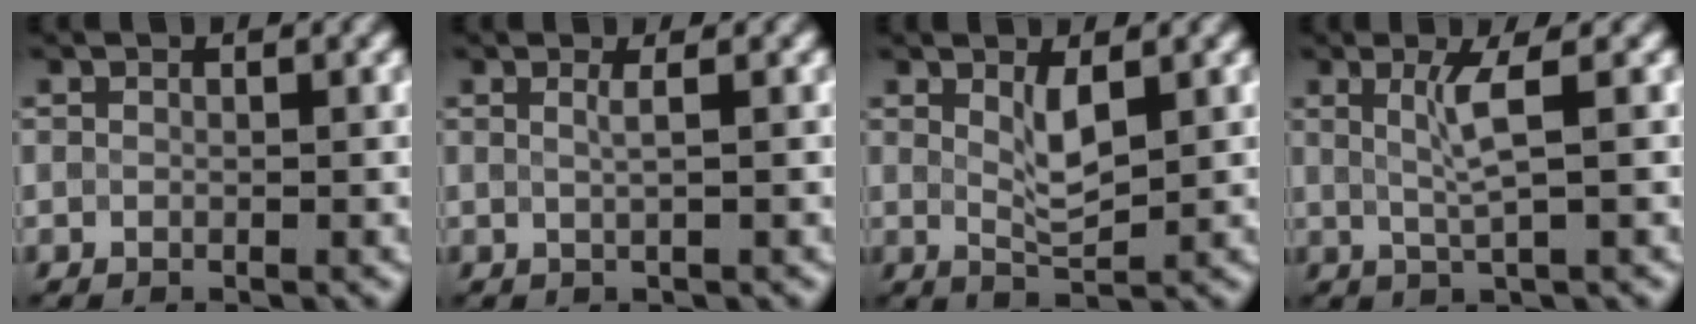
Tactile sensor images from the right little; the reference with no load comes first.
{"total": 1.0, "force": [0.3, 0.1, 0.9], "torque": [-0.015, 0.003, 0.002]}
{"total": 2.6, "force": [1.1, 0.6, 2.2], "torque": [-0.048, -0.003, 0.023]}
{"total": 2.8, "force": [0.7, 0.3, 2.7], "torque": [-0.056, 0.000, 0.014]}